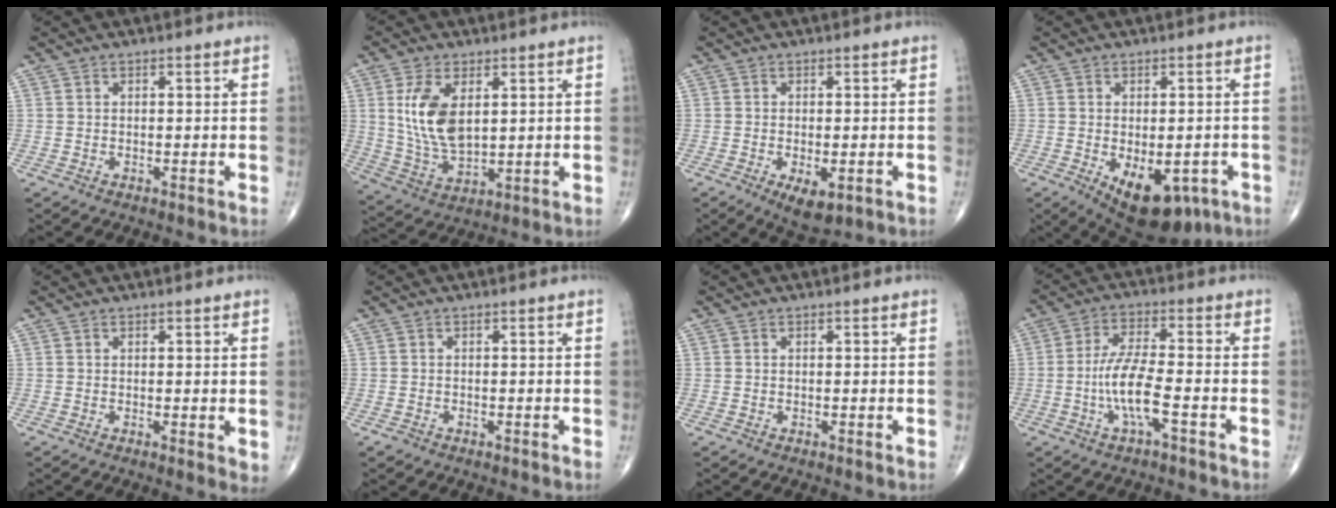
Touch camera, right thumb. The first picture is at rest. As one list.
[{"total": 11.3, "force": [2.9, 6.1, 9.1], "torque": [-0.173, -0.017, 0.066]}, {"total": 5.4, "force": [-2.1, 2.4, 4.4], "torque": [-0.070, -0.008, -0.024]}, {"total": 13.7, "force": [-5.6, 7.3, 10.1], "torque": [-0.134, -0.002, -0.064]}, {"total": 2.0, "force": [0.3, 0.6, 1.9], "torque": [-0.029, -0.009, 0.003]}, {"total": 0.8, "force": [-0.5, 0.5, 0.2], "torque": [-0.006, 0.001, -0.011]}, {"total": 0.0}, {"total": 8.6, "force": [-2.7, 2.0, 7.9], "torque": [-0.170, 0.023, -0.053]}]